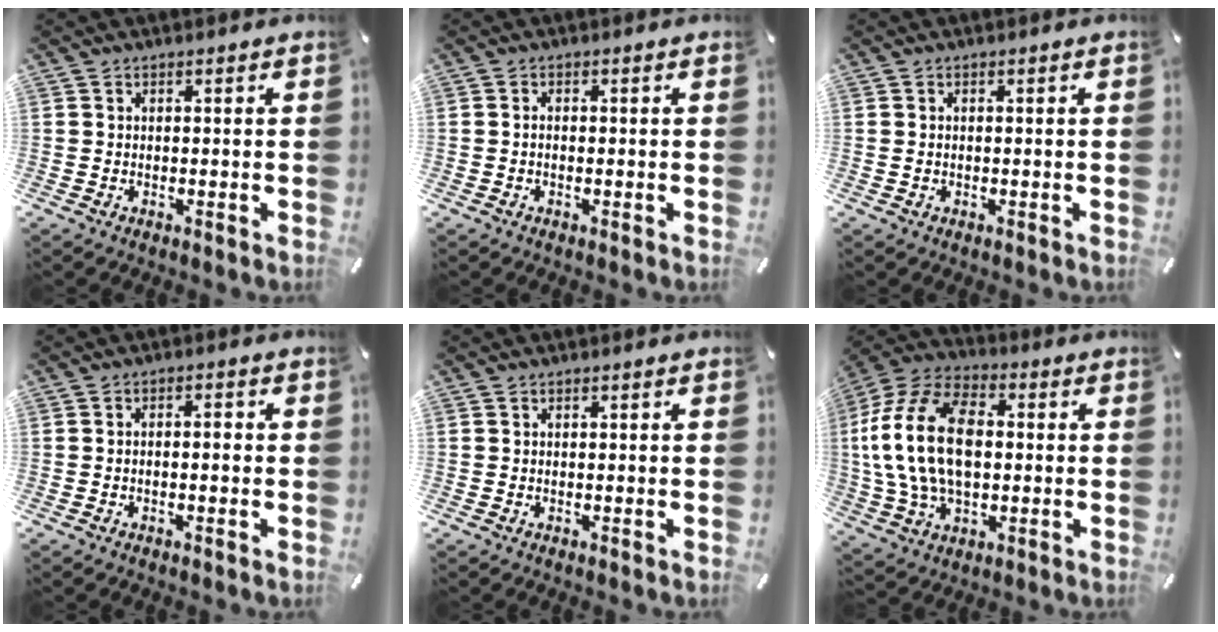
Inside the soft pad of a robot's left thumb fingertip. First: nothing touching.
{"total": 0.8, "force": [-0.3, 0.4, 0.6], "torque": [-0.011, 0.001, -0.006]}
{"total": 0.8, "force": [-0.1, 0.6, 0.5], "torque": [-0.011, 0.003, -0.003]}
{"total": 1.9, "force": [-0.5, 0.7, 1.7], "torque": [-0.032, 0.007, -0.011]}
{"total": 0.0}
{"total": 20.0, "force": [0.4, 13.4, 14.8], "torque": [-0.331, 0.012, 0.003]}